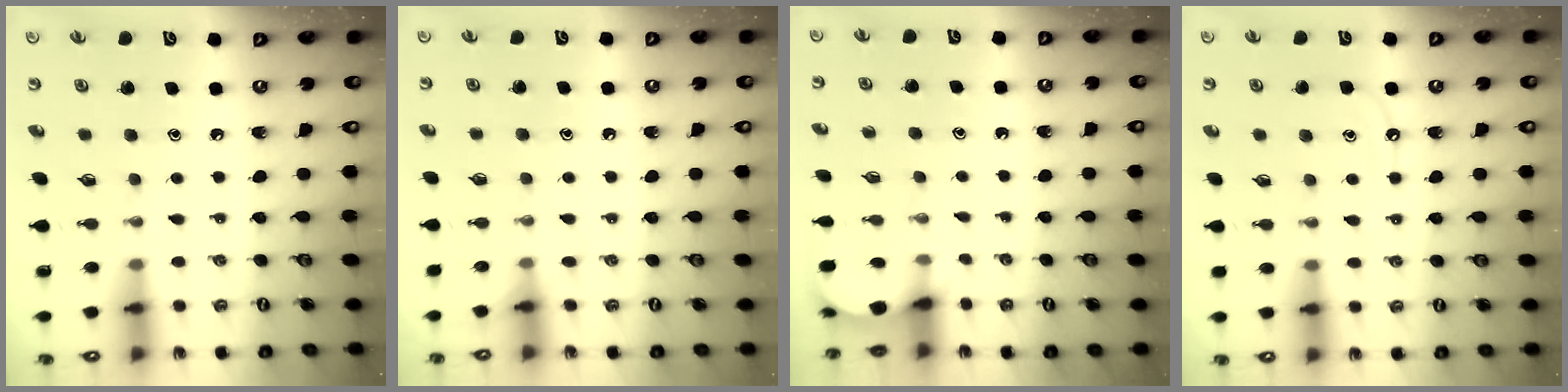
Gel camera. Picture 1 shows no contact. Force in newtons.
{"total": 6.0, "press": 6.0, "slide": 0.6}
{"total": 2.8, "press": 2.8, "slide": 0.3}
{"total": 6.9, "press": 6.9, "slide": 0.8}